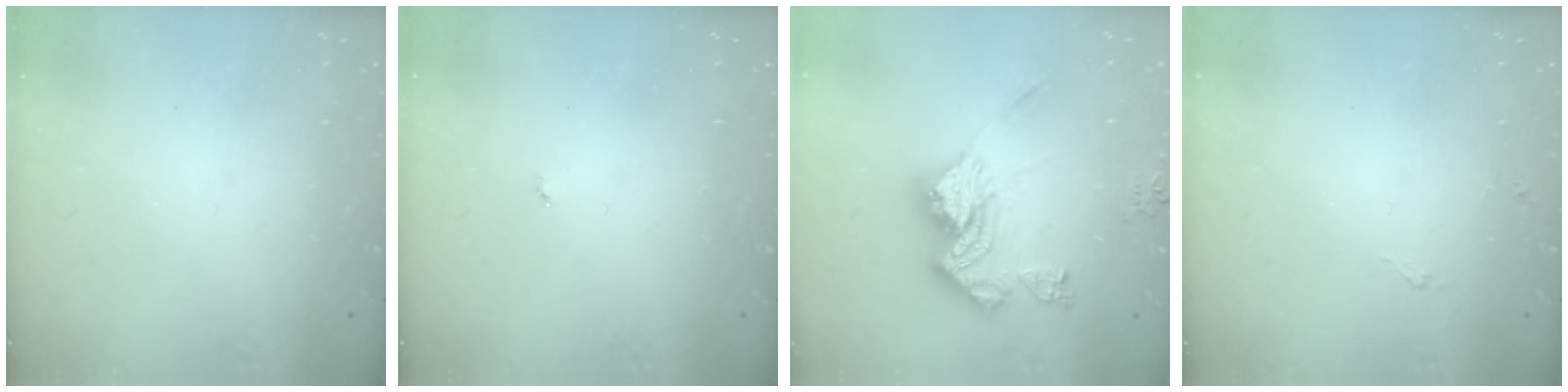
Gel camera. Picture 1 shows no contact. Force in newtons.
{"total": 3.4, "press": 3.4, "slide": 0.4}
{"total": 15.6, "press": 15.5, "slide": 1.4}
{"total": 3.1, "press": 3.1, "slide": 0.4}